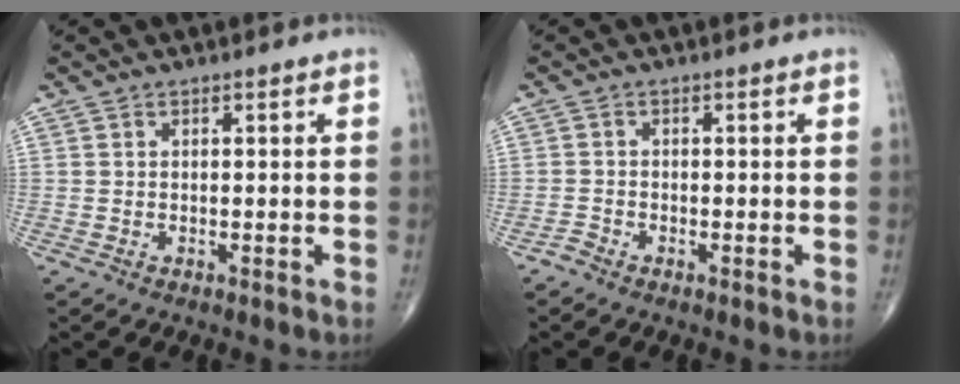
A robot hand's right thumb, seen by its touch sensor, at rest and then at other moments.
{"total": 1.1, "force": [-1.0, 0.5, 0.2], "torque": [-0.008, -0.001, -0.024]}